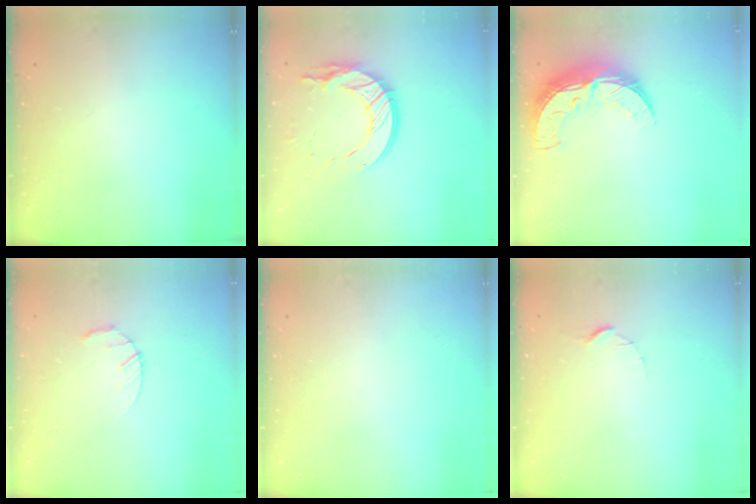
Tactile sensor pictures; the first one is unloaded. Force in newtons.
{"total": 14.6, "press": 14.5, "slide": 0.9}
{"total": 11.4, "press": 11.3, "slide": 0.8}
{"total": 3.4, "press": 3.3, "slide": 0.5}
{"total": 0.0}
{"total": 1.5, "press": 1.5, "slide": 0.2}